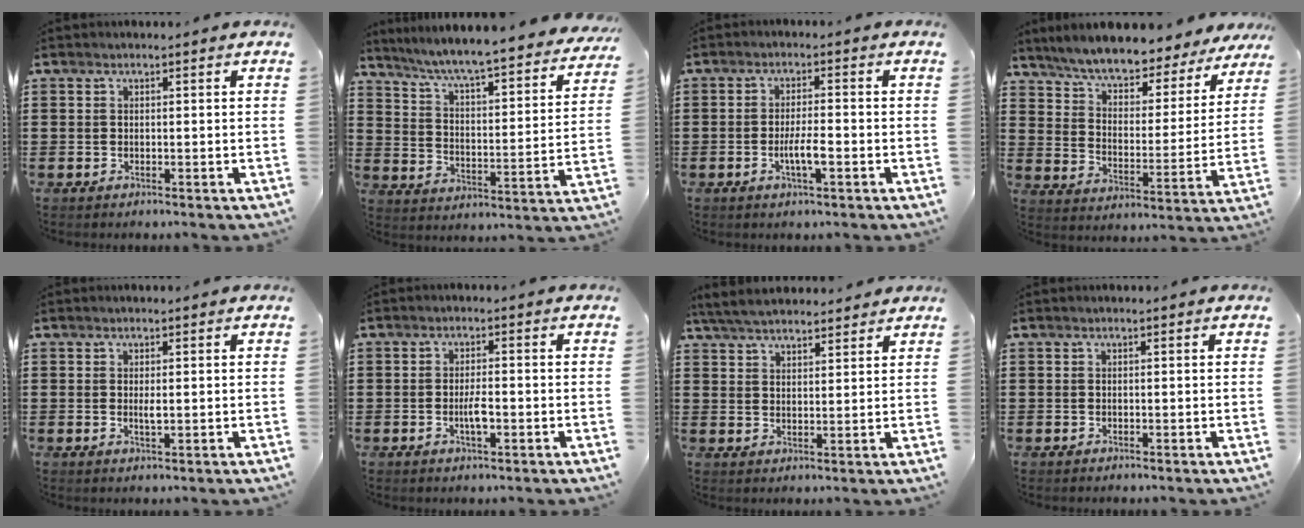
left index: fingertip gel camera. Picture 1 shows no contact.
{"total": 5.4, "force": [4.8, -0.7, 2.2], "torque": [-0.067, -0.051, 0.073]}
{"total": 3.9, "force": [-1.2, 0.8, 3.7], "torque": [-0.070, -0.001, -0.023]}
{"total": 6.3, "force": [5.9, 0.5, 1.9], "torque": [-0.066, -0.044, 0.099]}
{"total": 1.7, "force": [0.2, 0.3, 1.7], "torque": [-0.031, -0.003, 0.003]}
{"total": 3.3, "force": [-0.8, 0.9, 3.1], "torque": [-0.054, 0.003, -0.015]}
{"total": 4.9, "force": [4.7, 0.7, 1.4], "torque": [-0.042, -0.011, 0.088]}
{"total": 0.0}